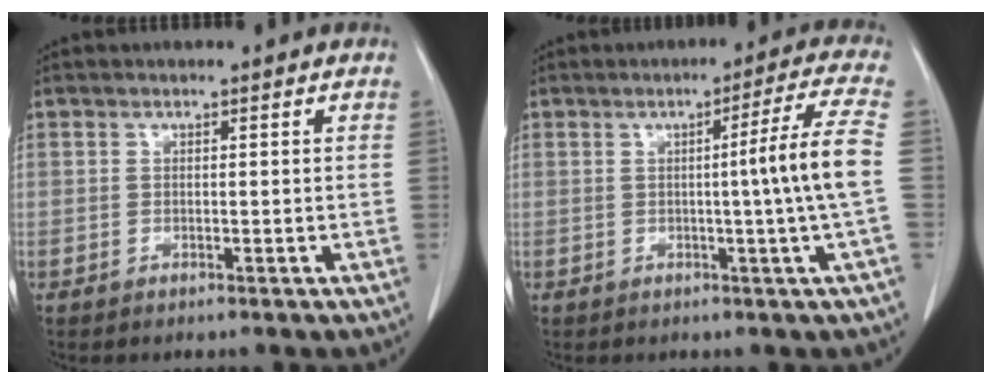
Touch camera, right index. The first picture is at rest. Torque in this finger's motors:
{"motor_torque": [0.74, 0.03, 0.37, 0.05]}